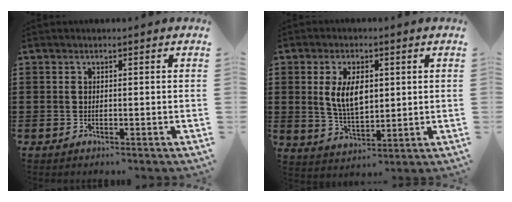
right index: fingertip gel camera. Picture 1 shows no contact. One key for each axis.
{"total": 7.2, "fx": 1.4, "fy": 3.6, "fz": 6.0, "tx": -0.116, "ty": 0.007, "tz": 0.021}